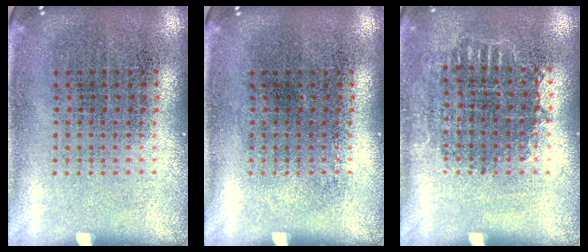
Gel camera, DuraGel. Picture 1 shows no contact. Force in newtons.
{"total": 0.0}
{"total": 0.8, "press": 0.7, "slide": 0.3}